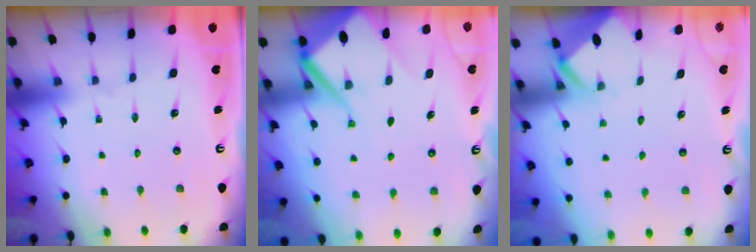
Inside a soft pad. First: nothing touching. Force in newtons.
{"total": 8.2, "press": 8.2, "slide": 0.9}
{"total": 3.9, "press": 3.8, "slide": 0.3}